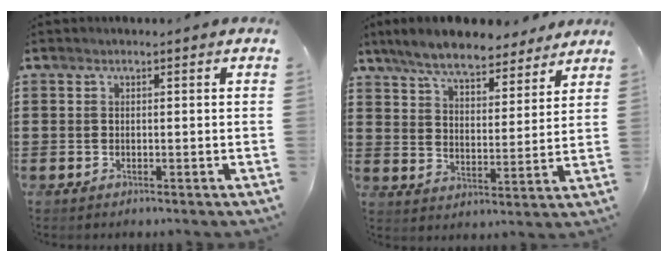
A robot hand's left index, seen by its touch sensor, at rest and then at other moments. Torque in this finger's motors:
{"motor_torque": [1.28, -0.86, 0.43, 0.21]}